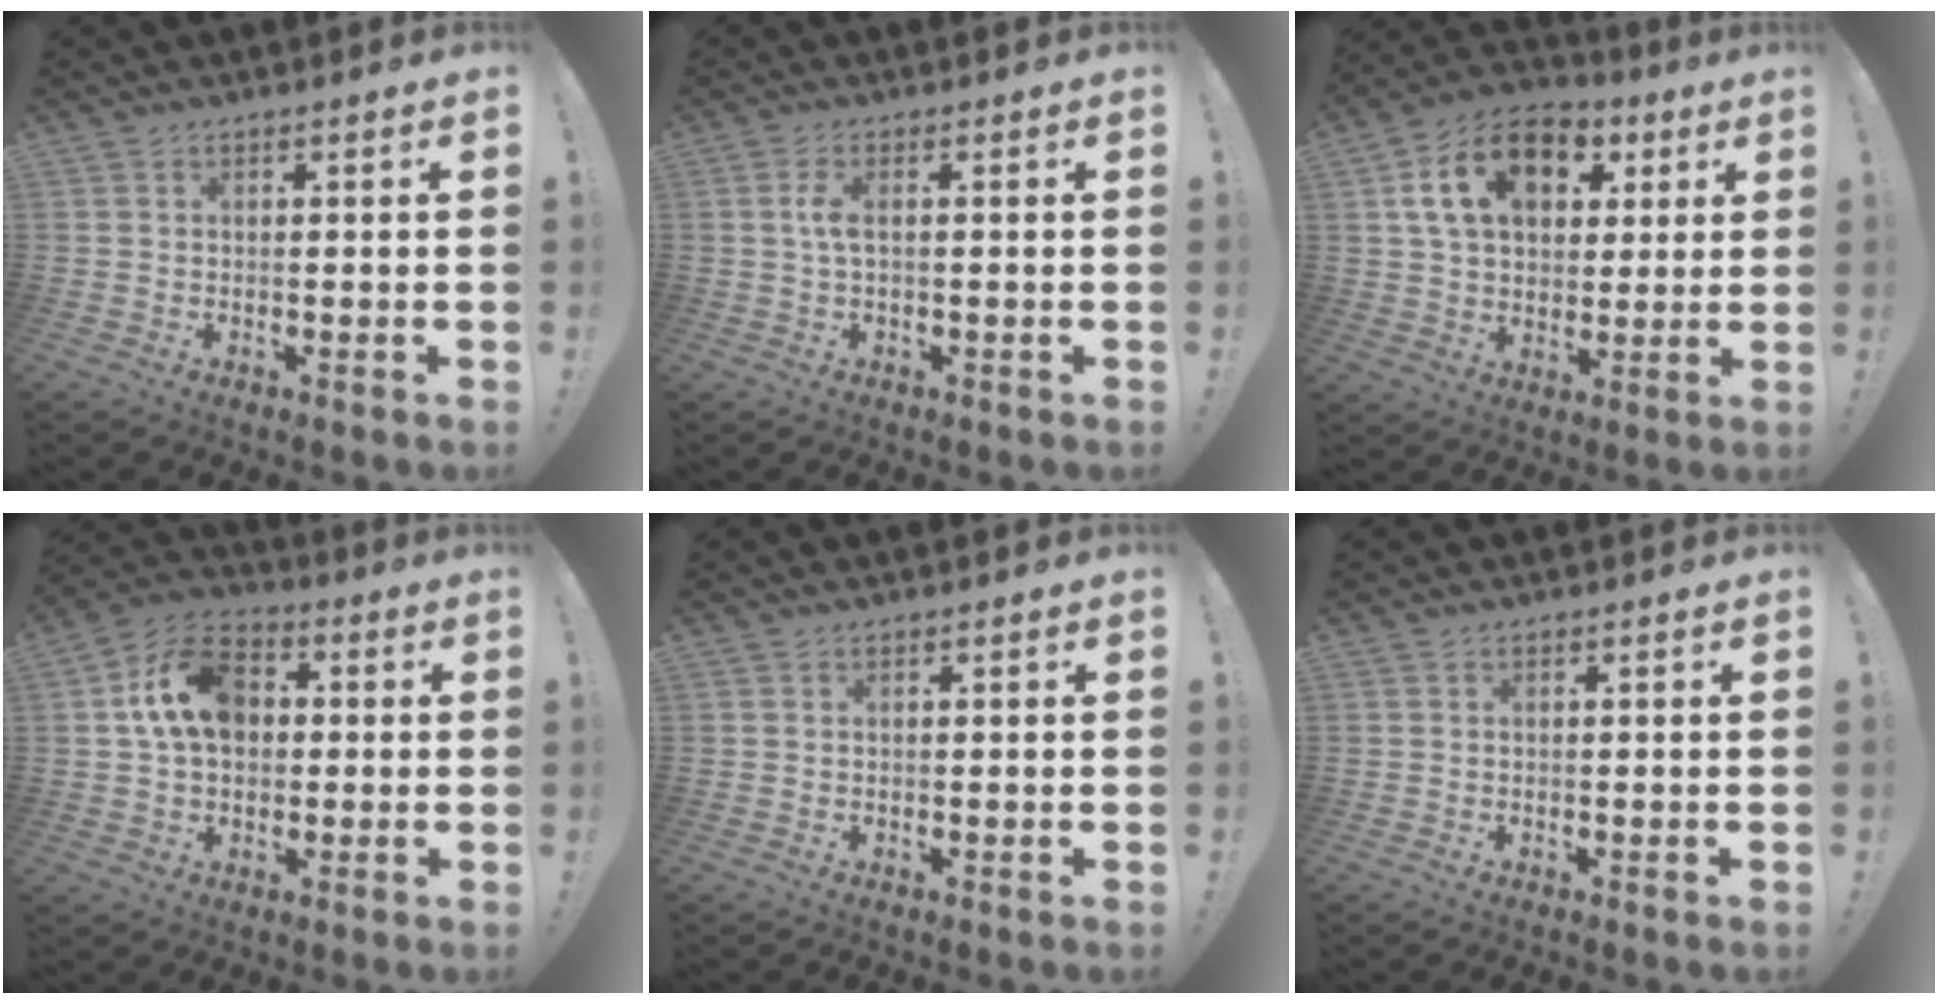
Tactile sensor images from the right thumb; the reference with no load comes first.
{"total": 3.4, "force": [0.1, 1.0, 3.2], "torque": [-0.061, 0.000, -0.003]}
{"total": 17.1, "force": [6.8, 11.5, 10.7], "torque": [-0.169, -0.013, 0.125]}
{"total": 14.2, "force": [2.8, 10.3, 9.4], "torque": [-0.155, 0.012, 0.059]}
{"total": 0.0}
{"total": 0.0}